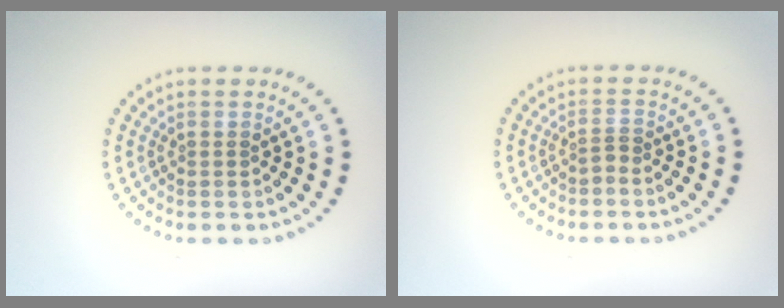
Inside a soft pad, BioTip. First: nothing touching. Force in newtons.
{"total": 0.8, "press": 0.4, "slide": 0.6}